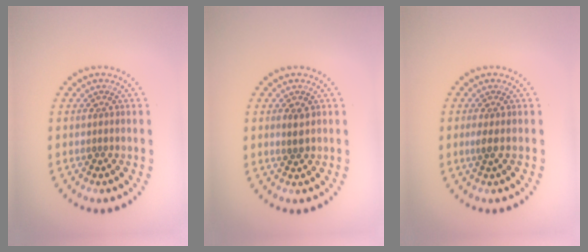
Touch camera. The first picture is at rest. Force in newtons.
{"total": 1.3, "press": 1.2, "slide": 0.4}
{"total": 0.9, "press": 0.7, "slide": 0.5}